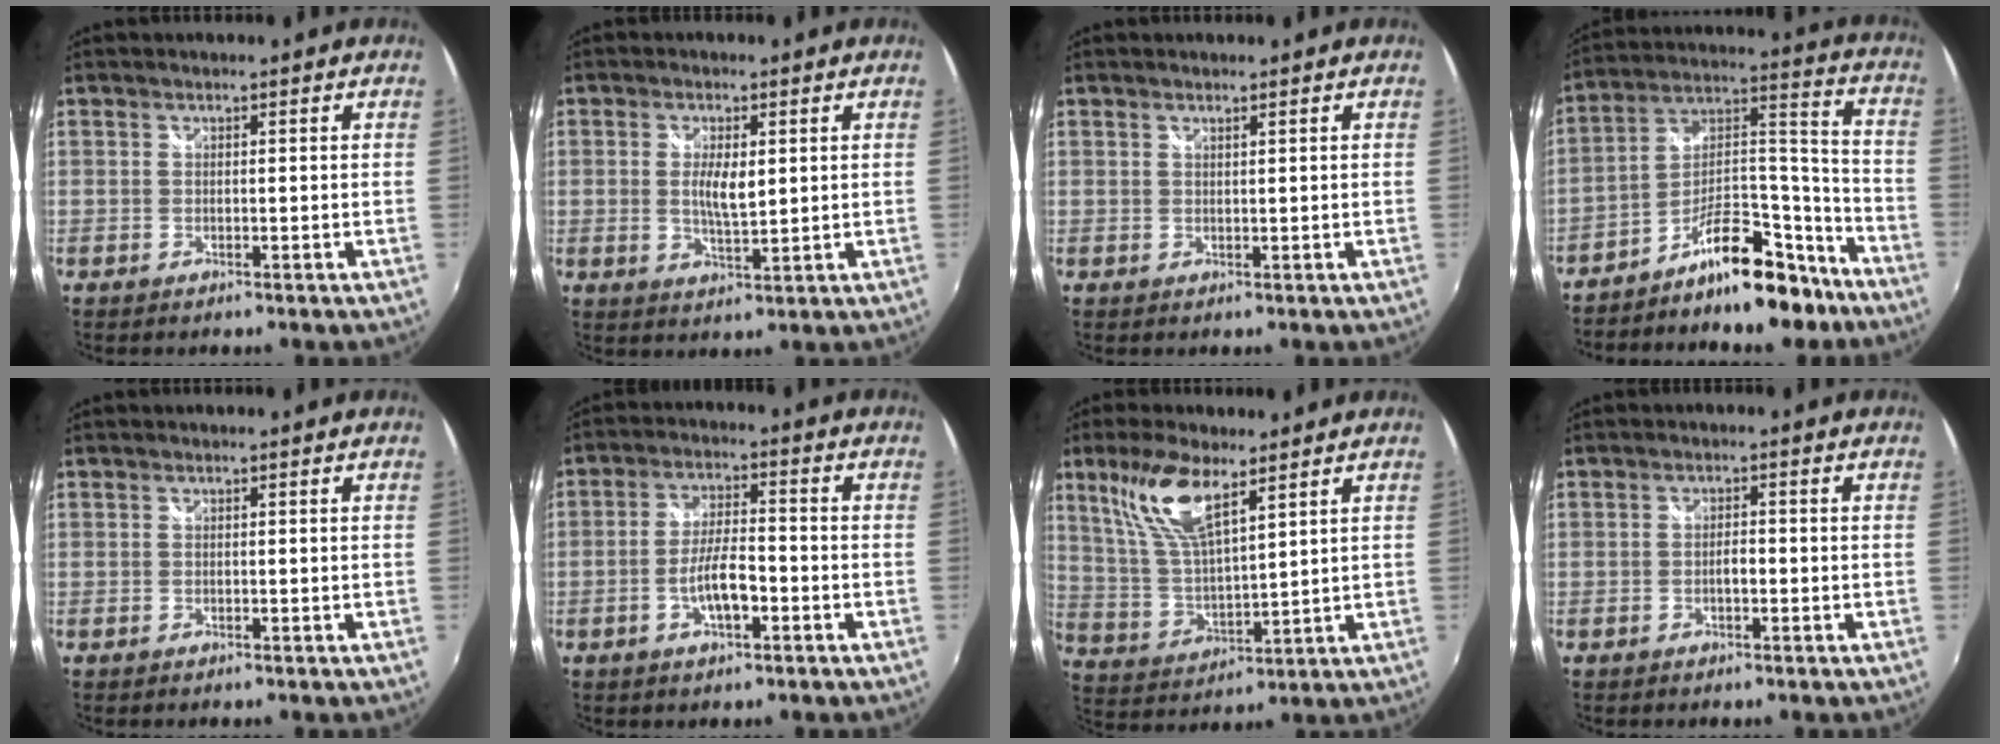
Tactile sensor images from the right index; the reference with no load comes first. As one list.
[{"total": 5.0, "force": [0.7, 1.9, 4.6], "torque": [-0.083, -0.004, 0.013]}, {"total": 0.6, "force": [0.5, -0.1, 0.2], "torque": [-0.002, 0.000, 0.009]}, {"total": 15.0, "force": [-11.0, 5.4, 8.8], "torque": [-0.135, 0.062, -0.165]}, {"total": 0.0}, {"total": 6.6, "force": [-2.6, 2.1, 5.7], "torque": [-0.109, 0.001, -0.043]}, {"total": 12.2, "force": [7.3, 3.6, 9.1], "torque": [-0.181, 0.007, 0.154]}, {"total": 1.6, "force": [-0.5, 0.7, 1.3], "torque": [-0.023, 0.001, -0.010]}]